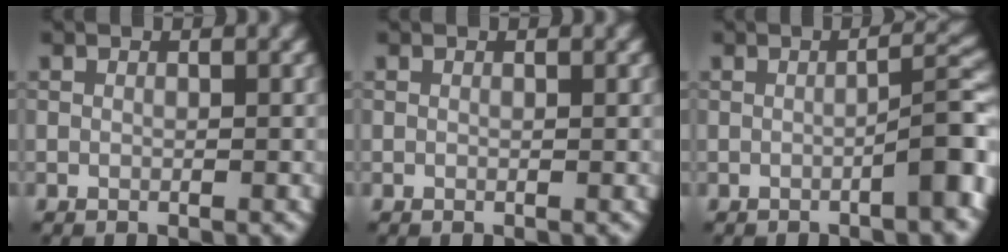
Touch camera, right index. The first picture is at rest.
{"total": 0.0}
{"total": 4.1, "force": [-1.8, 0.6, 3.7], "torque": [-0.047, 0.021, -0.028]}